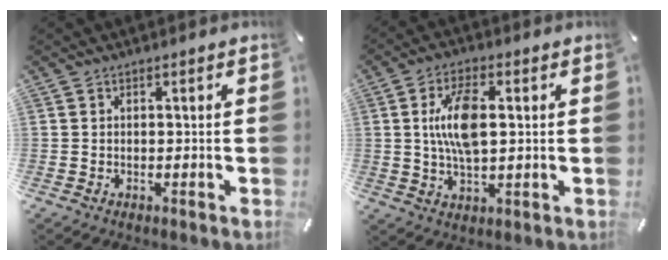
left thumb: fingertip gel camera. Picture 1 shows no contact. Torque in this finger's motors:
{"motor_torque": [1.75, 1.41, 1.32, -0.24, 0.34]}